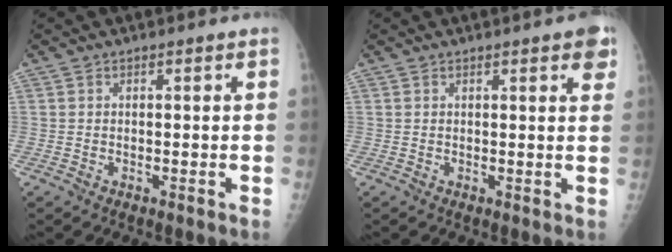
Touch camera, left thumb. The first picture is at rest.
{"total": 4.0, "force": [2.1, 0.9, 3.3], "torque": [-0.028, -0.004, 0.020]}